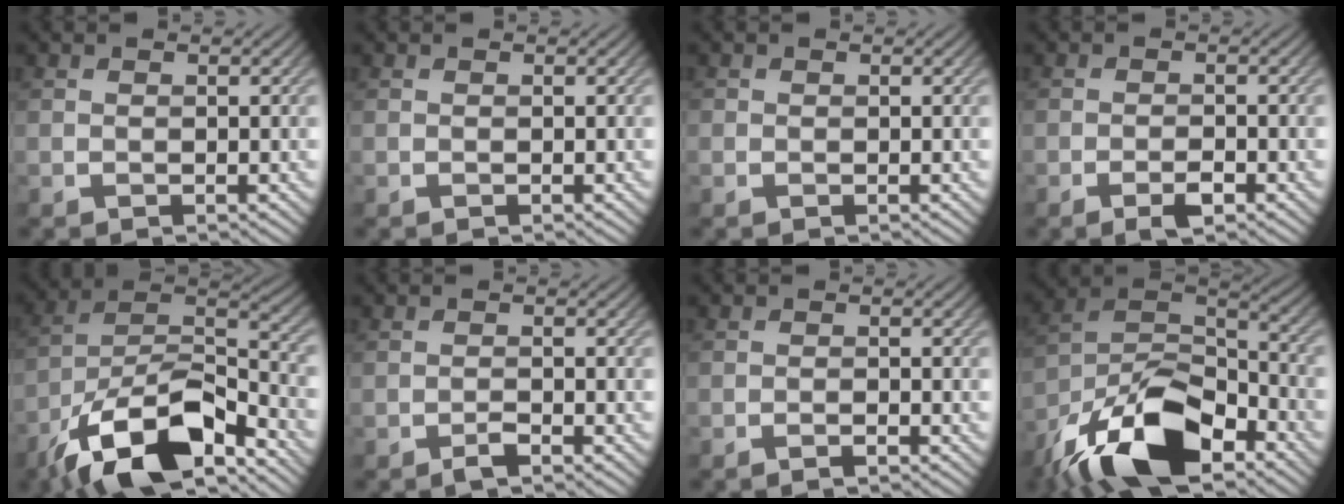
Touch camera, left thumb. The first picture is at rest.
{"total": 0.0}
{"total": 0.5, "force": [-0.1, 0.5, 0.0], "torque": [0.001, -0.004, -0.002]}
{"total": 2.0, "force": [-1.3, 0.5, 1.5], "torque": [-0.027, 0.003, -0.025]}
{"total": 16.2, "force": [-10.8, 6.2, 10.4], "torque": [-0.204, -0.014, -0.207]}
{"total": 1.4, "force": [-1.1, 0.2, 0.9], "torque": [-0.016, 0.002, -0.022]}
{"total": 1.1, "force": [-0.8, 0.1, 0.7], "torque": [-0.012, 0.004, -0.016]}
{"total": 17.0, "force": [-11.4, 7.1, 10.4], "torque": [-0.232, -0.022, -0.216]}